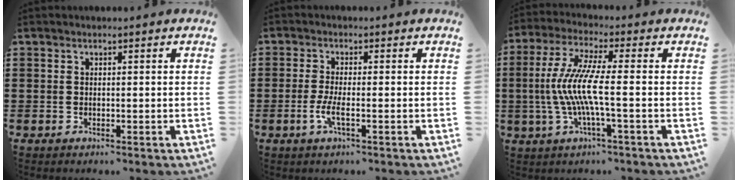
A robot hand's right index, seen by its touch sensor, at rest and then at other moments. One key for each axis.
{"total": 4.0, "fx": -1.4, "fy": 0.7, "fz": 3.7, "tx": -0.090, "ty": -0.012, "tz": -0.034}
{"total": 9.1, "fx": -1.6, "fy": 0.8, "fz": 9.0, "tx": -0.206, "ty": -0.021, "tz": -0.043}